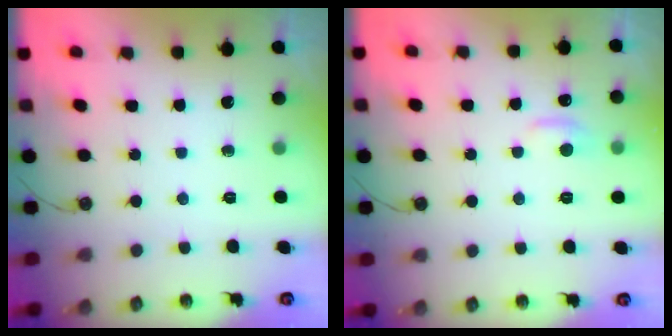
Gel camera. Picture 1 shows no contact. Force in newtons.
{"total": 1.0, "press": 0.7, "slide": 0.7}